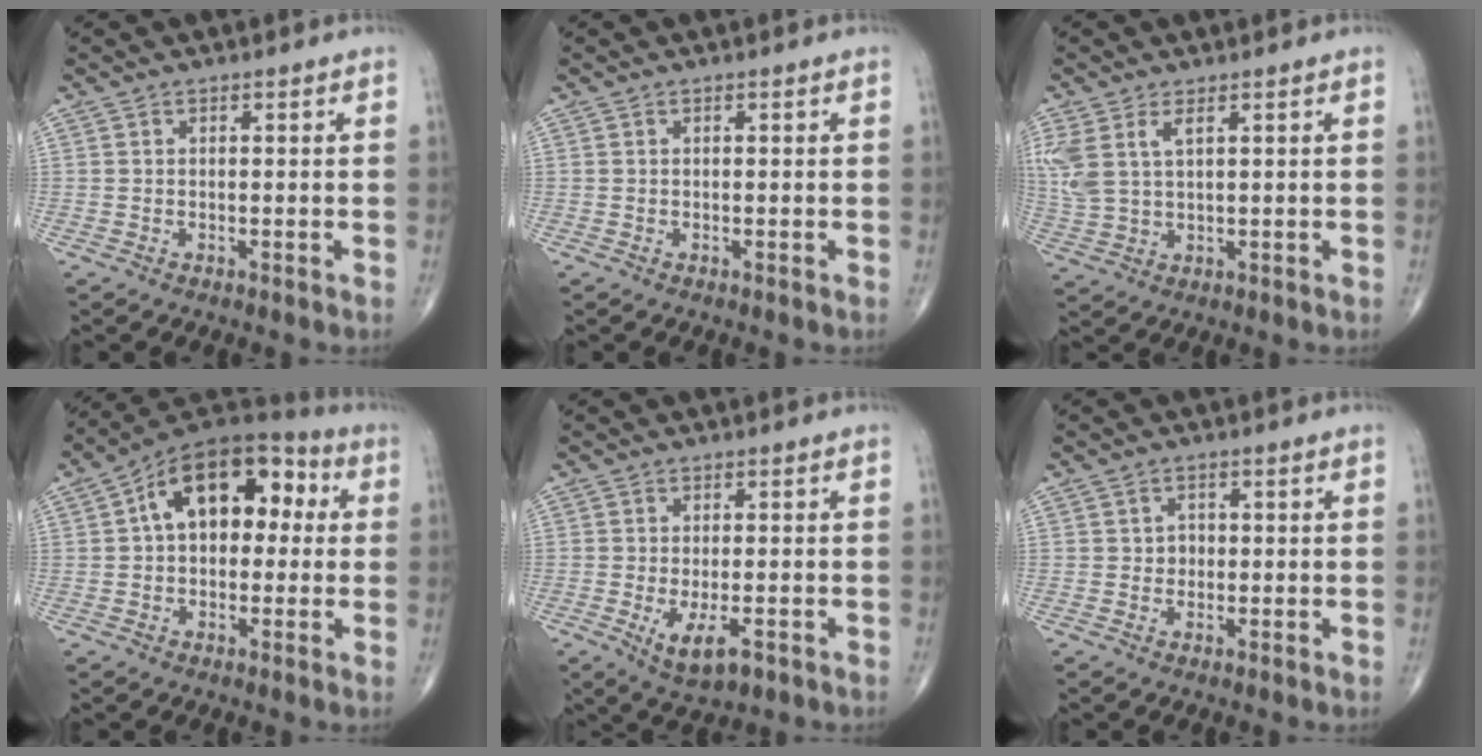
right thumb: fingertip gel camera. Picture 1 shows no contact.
{"total": 0.0}
{"total": 7.9, "force": [3.1, 3.9, 6.1], "torque": [-0.154, 0.001, 0.073]}
{"total": 16.7, "force": [3.0, 10.2, 12.8], "torque": [-0.154, 0.044, 0.036]}
{"total": 6.3, "force": [-2.3, 2.6, 5.3], "torque": [-0.089, -0.009, -0.030]}
{"total": 1.9, "force": [0.0, 1.8, 0.8], "torque": [0.003, 0.005, -0.002]}